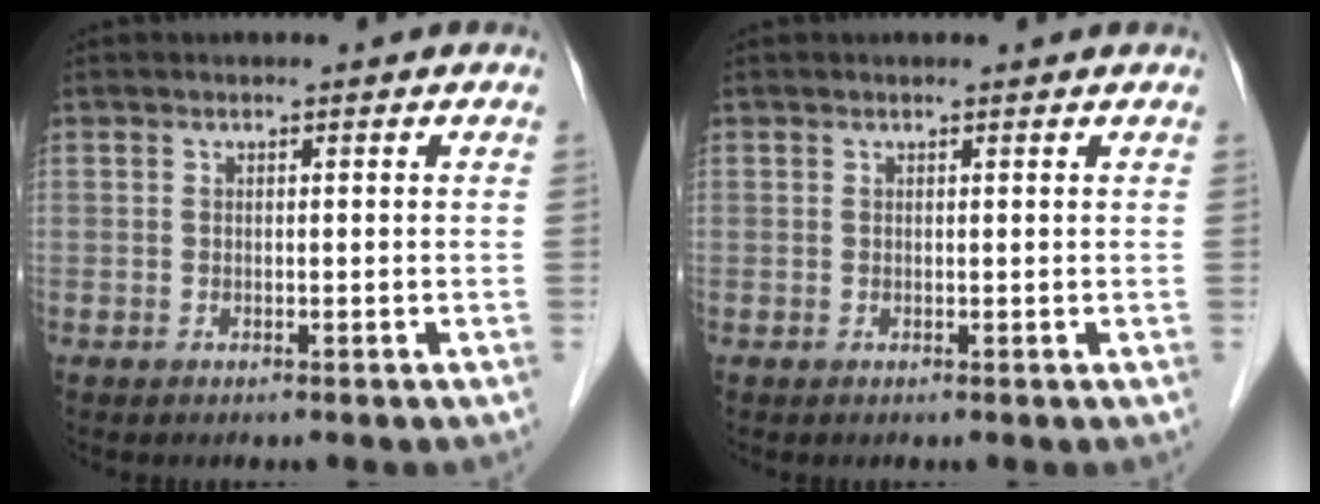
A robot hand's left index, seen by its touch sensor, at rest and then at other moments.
{"total": 0.7, "force": [0.7, 0.0, 0.2], "torque": [-0.011, 0.003, 0.009]}